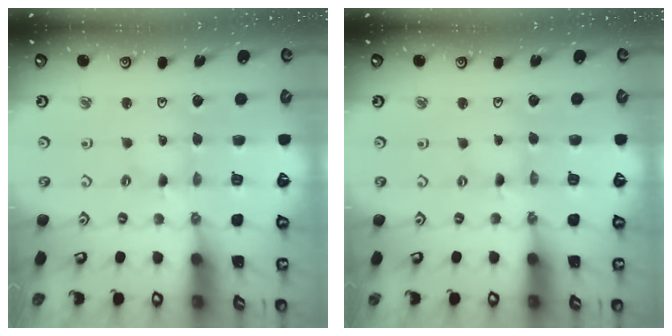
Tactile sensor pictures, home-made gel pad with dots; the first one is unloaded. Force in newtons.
{"total": 0.7, "press": 0.7, "slide": 0.2}